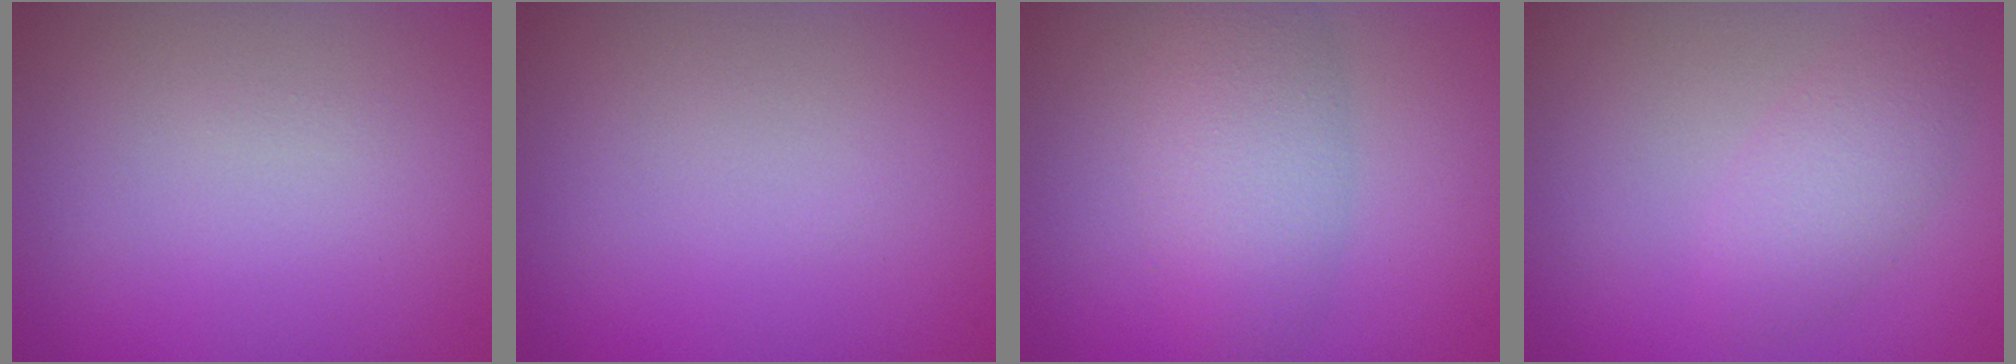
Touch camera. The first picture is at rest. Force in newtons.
{"total": 0.0}
{"total": 4.2, "press": 4.2, "slide": 0.2}
{"total": 2.7, "press": 2.7, "slide": 0.0}